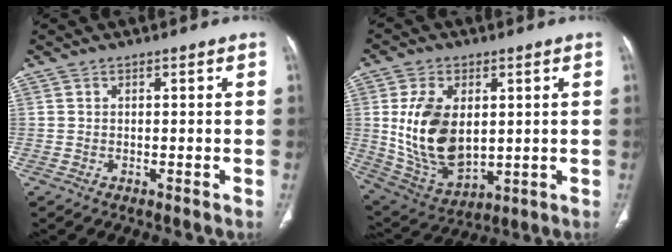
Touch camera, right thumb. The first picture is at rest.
{"total": 16.4, "force": [1.8, 10.1, 12.7], "torque": [-0.217, -0.016, 0.053]}